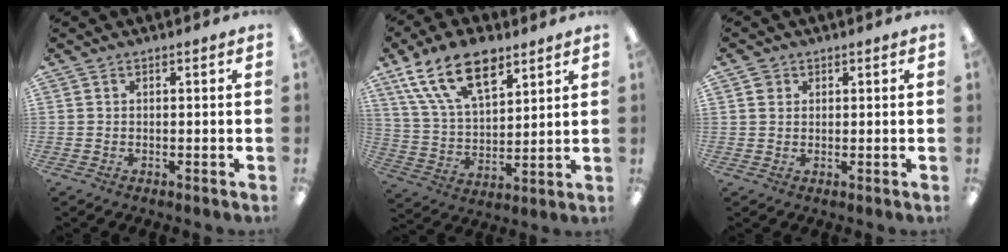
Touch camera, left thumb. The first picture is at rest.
{"total": 16.8, "force": [10.4, 8.4, 10.2], "torque": [-0.186, -0.036, 0.189]}
{"total": 2.0, "force": [1.0, 1.7, 0.3], "torque": [-0.002, 0.000, 0.017]}